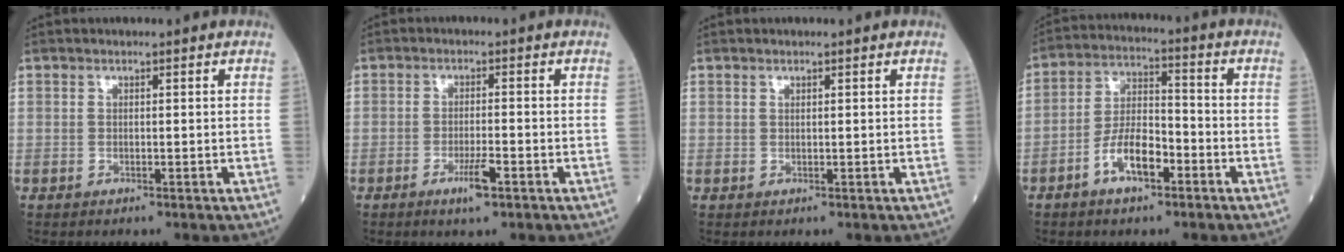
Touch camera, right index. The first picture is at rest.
{"total": 3.6, "force": [-2.1, 0.2, 3.0], "torque": [-0.053, -0.005, -0.038]}
{"total": 0.0}
{"total": 8.1, "force": [-4.0, 3.0, 6.4], "torque": [-0.123, 0.011, -0.075]}